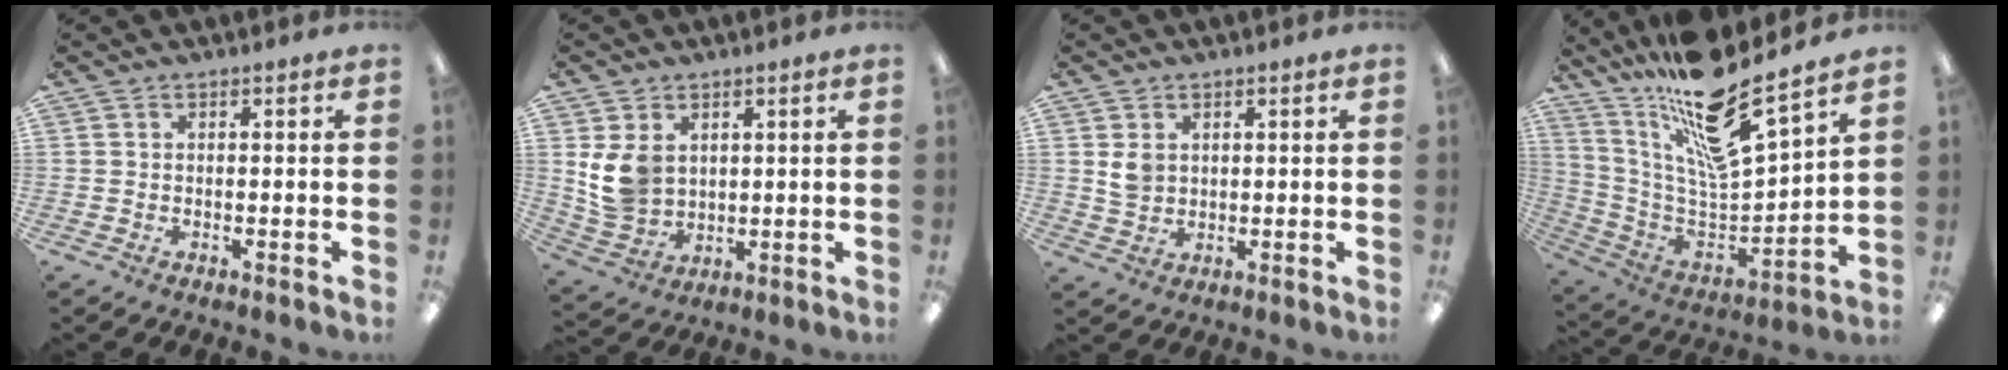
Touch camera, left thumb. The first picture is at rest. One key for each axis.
{"total": 8.7, "fx": 2.8, "fy": 6.8, "fz": 4.6, "tx": -0.102, "ty": -0.002, "tz": 0.055}
{"total": 3.8, "fx": 1.4, "fy": 3.0, "fz": 1.9, "tx": -0.033, "ty": 0.000, "tz": 0.026}
{"total": 19.0, "fx": 15.0, "fy": 2.7, "fz": 11.2, "tx": -0.201, "ty": -0.115, "tz": 0.246}